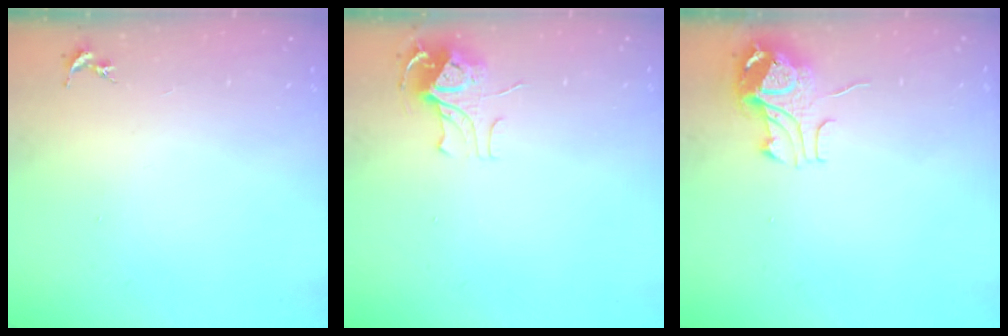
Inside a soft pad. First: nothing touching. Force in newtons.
{"total": 8.8, "press": 8.8, "slide": 0.7}
{"total": 9.8, "press": 9.8, "slide": 1.2}